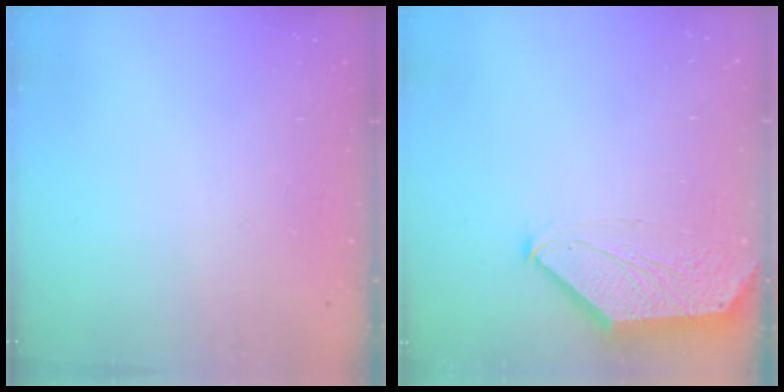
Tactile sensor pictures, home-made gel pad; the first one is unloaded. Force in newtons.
{"total": 0.0}